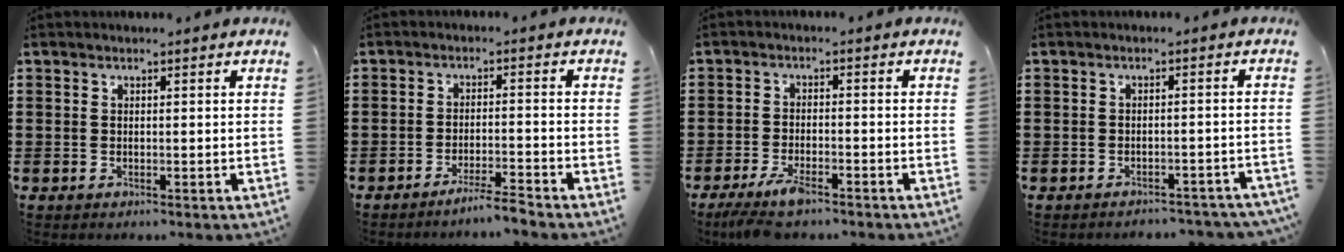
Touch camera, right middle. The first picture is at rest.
{"total": 3.6, "force": [-3.2, -0.3, 1.4], "torque": [-0.021, 0.001, -0.062]}
{"total": 4.6, "force": [-3.5, 0.9, 2.9], "torque": [-0.066, -0.008, -0.069]}
{"total": 2.0, "force": [-2.0, 0.2, 0.2], "torque": [-0.007, 0.002, -0.041]}